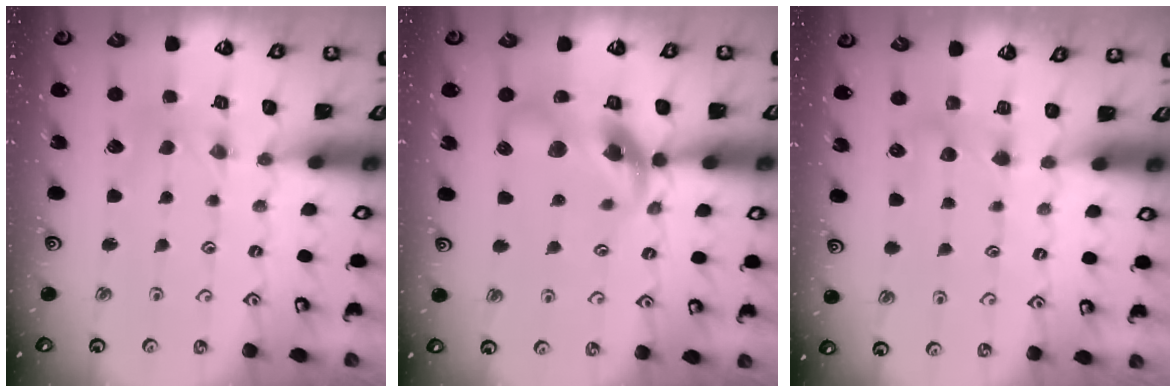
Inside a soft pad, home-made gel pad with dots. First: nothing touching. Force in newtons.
{"total": 14.9, "press": 14.8, "slide": 2.2}
{"total": 4.1, "press": 4.0, "slide": 0.9}